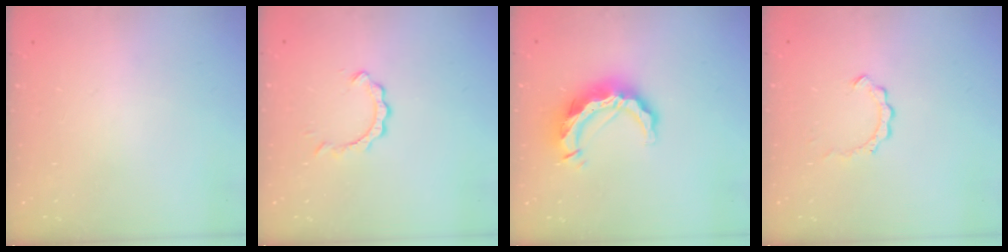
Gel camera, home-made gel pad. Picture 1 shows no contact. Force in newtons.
{"total": 2.8, "press": 2.8, "slide": 0.3}
{"total": 12.2, "press": 12.1, "slide": 1.0}
{"total": 2.3, "press": 2.3, "slide": 0.2}